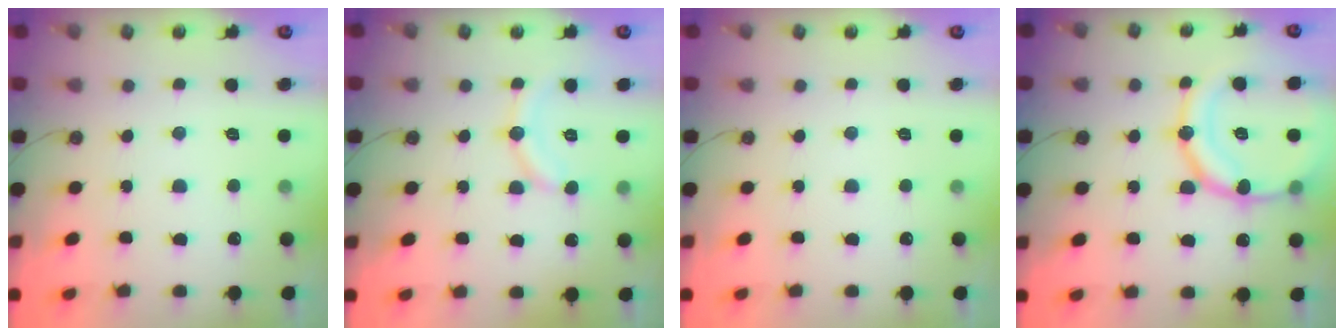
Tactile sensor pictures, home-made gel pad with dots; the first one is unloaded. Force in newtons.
{"total": 9.1, "press": 9.1, "slide": 0.0}
{"total": 0.0}
{"total": 19.7, "press": 19.4, "slide": 3.5}